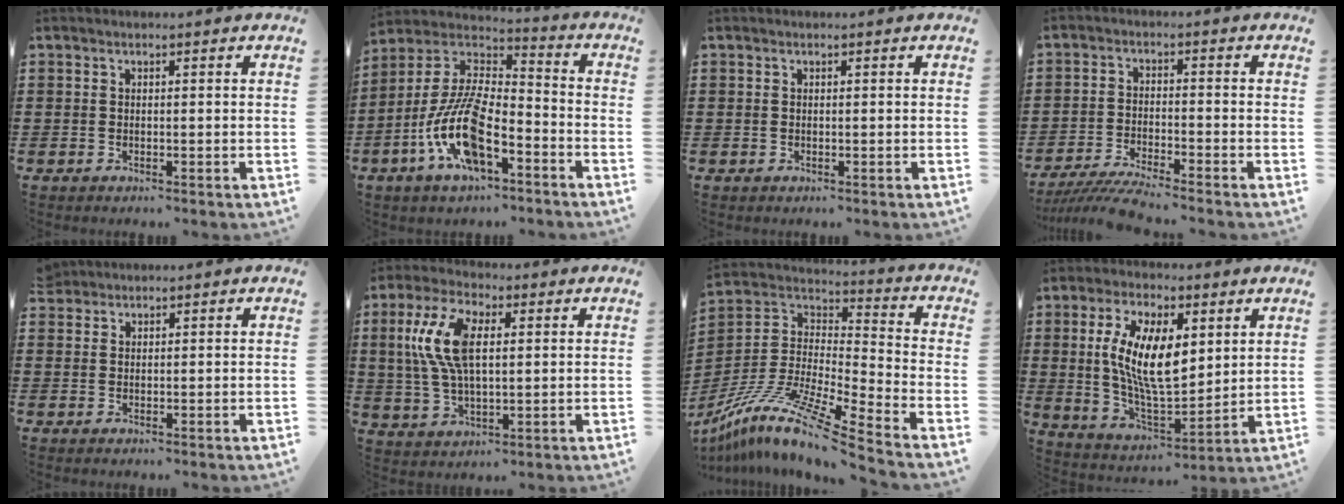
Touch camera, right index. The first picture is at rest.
{"total": 13.4, "force": [-6.0, 5.0, 10.8], "torque": [-0.253, -0.007, -0.122]}
{"total": 0.0}
{"total": 5.0, "force": [-4.8, -0.4, 1.5], "torque": [-0.037, -0.017, -0.095]}
{"total": 1.5, "force": [1.4, 0.7, -0.2], "torque": [-0.002, 0.002, 0.029]}
{"total": 10.4, "force": [2.4, 4.8, 9.0], "torque": [-0.206, 0.006, 0.035]}
{"total": 12.6, "force": [-9.8, 0.4, 7.8], "torque": [-0.167, -0.004, -0.197]}
{"total": 11.8, "force": [3.2, 5.0, 10.2], "torque": [-0.212, 0.002, 0.057]}